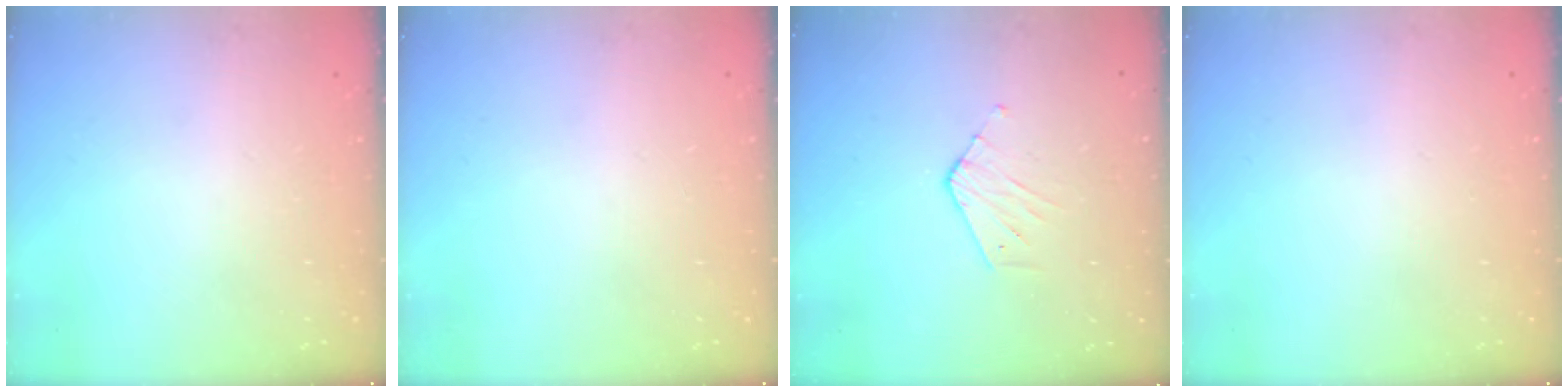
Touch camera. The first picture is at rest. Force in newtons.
{"total": 0.0}
{"total": 3.2, "press": 3.1, "slide": 0.2}
{"total": 0.0}